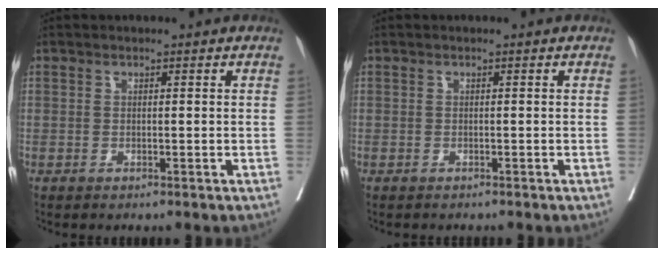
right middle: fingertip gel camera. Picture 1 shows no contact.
{"total": 1.1, "force": [-1.0, 0.4, 0.3], "torque": [-0.011, -0.001, -0.014]}